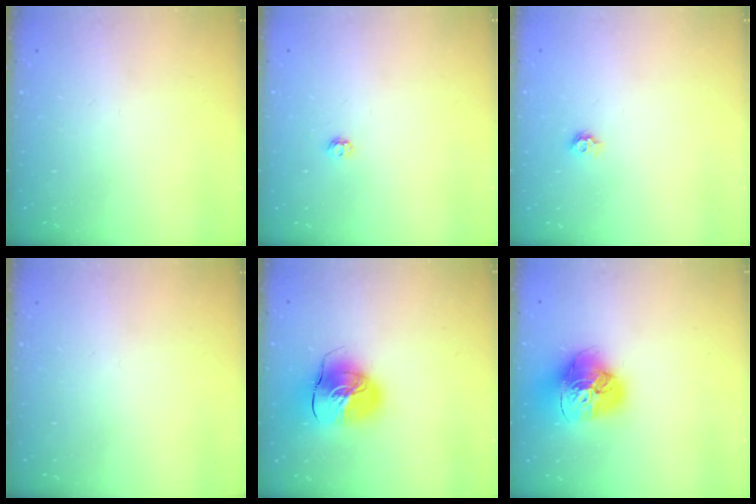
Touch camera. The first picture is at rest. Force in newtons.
{"total": 2.9, "press": 2.9, "slide": 0.4}
{"total": 4.6, "press": 4.6, "slide": 0.6}
{"total": 0.0}
{"total": 13.3, "press": 13.2, "slide": 2.2}
{"total": 18.6, "press": 18.5, "slide": 2.1}